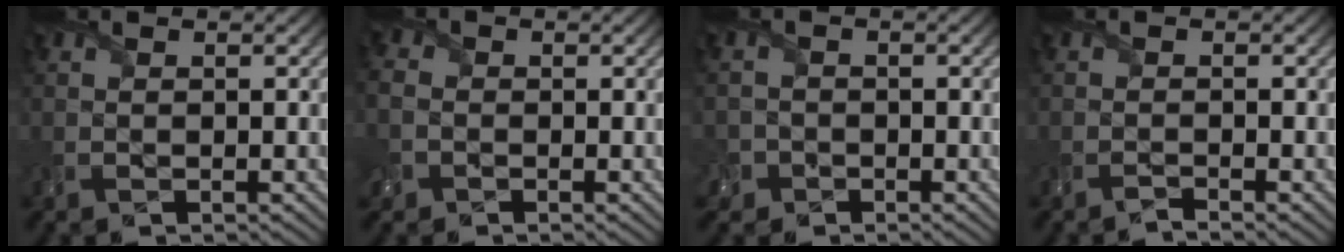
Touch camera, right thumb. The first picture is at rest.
{"total": 4.0, "force": [-1.2, 3.4, 1.7], "torque": [-0.063, -0.002, -0.031]}
{"total": 2.6, "force": [-1.6, 2.0, 0.2], "torque": [-0.006, 0.000, -0.036]}
{"total": 1.0, "force": [-0.9, -0.2, 0.4], "torque": [-0.008, 0.002, -0.021]}